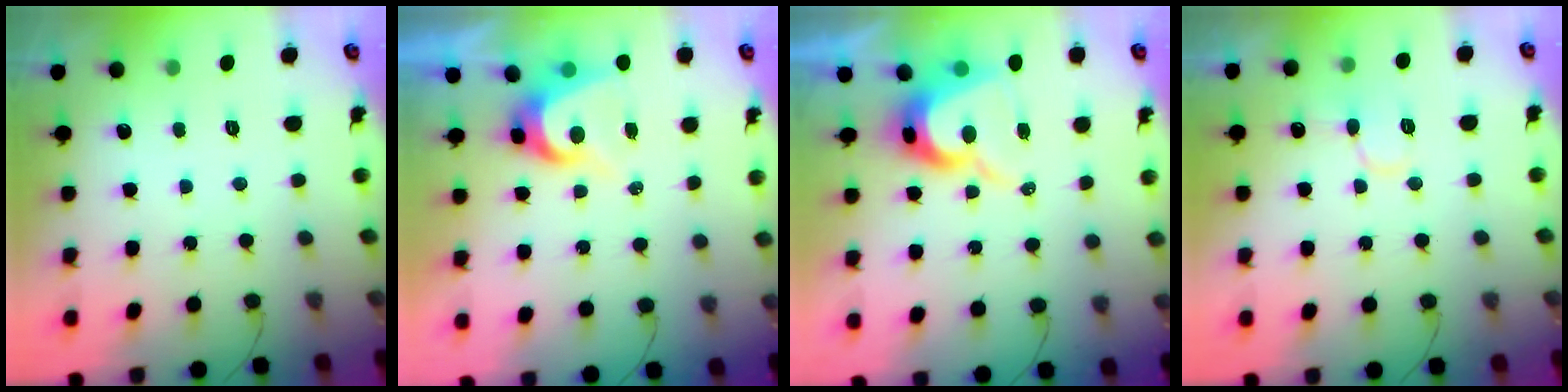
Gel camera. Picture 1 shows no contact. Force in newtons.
{"total": 7.0, "press": 7.0, "slide": 0.9}
{"total": 11.2, "press": 11.1, "slide": 1.1}
{"total": 8.7, "press": 8.6, "slide": 1.2}